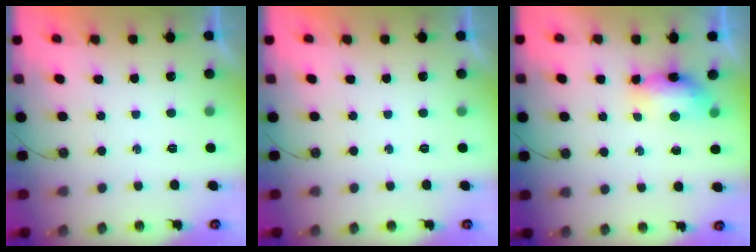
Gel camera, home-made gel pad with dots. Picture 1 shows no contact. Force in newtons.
{"total": 0.0}
{"total": 7.6, "press": 7.3, "slide": 1.8}